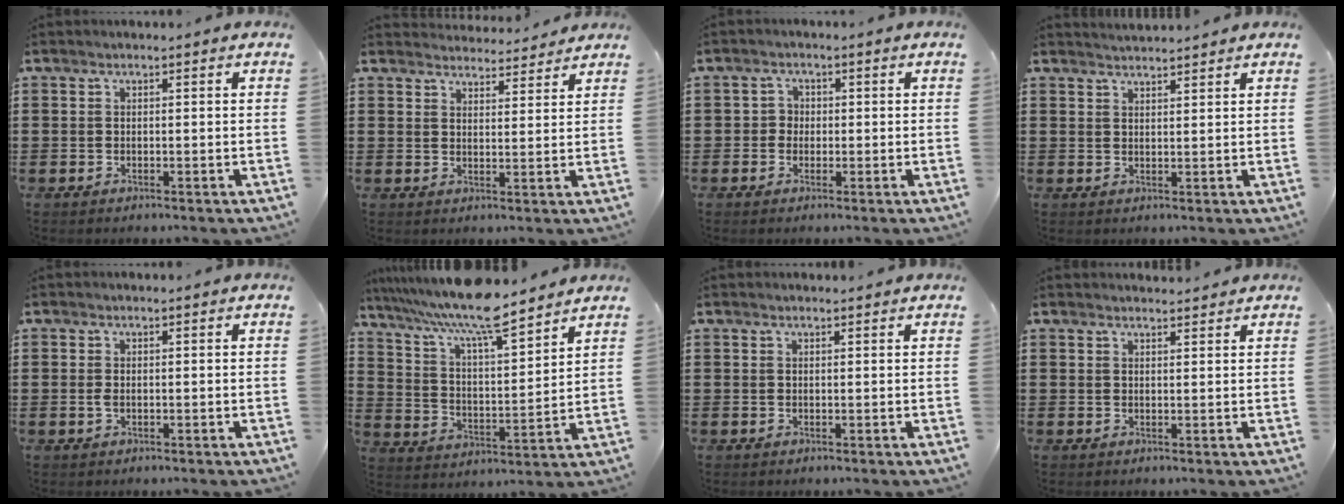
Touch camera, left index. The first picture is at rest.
{"total": 3.7, "force": [3.7, 0.4, 0.1], "torque": [-0.005, -0.019, 0.066]}
{"total": 2.0, "force": [-0.2, 1.9, 0.6], "torque": [-0.019, 0.008, -0.008]}
{"total": 2.0, "force": [2.0, -0.2, -0.1], "torque": [-0.003, -0.002, 0.039]}
{"total": 1.0, "force": [0.0, 0.4, 0.9], "torque": [-0.019, 0.001, -0.001]}
{"total": 9.6, "force": [8.4, 0.7, 4.7], "torque": [-0.122, -0.049, 0.142]}
{"total": 0.6, "force": [0.6, 0.0, 0.2], "torque": [-0.005, 0.000, 0.012]}
{"total": 1.6, "force": [1.6, 0.2, 0.1], "torque": [-0.006, 0.001, 0.032]}